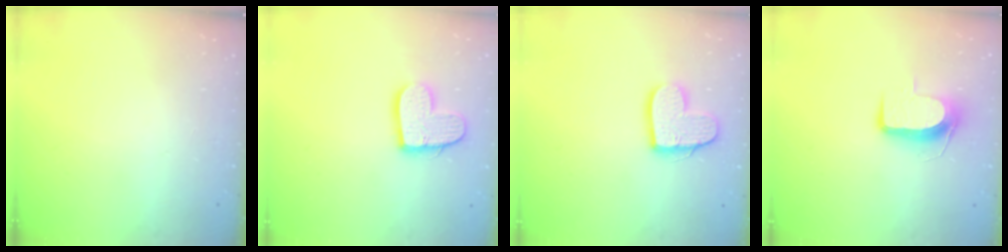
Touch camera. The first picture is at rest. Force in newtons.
{"total": 12.6, "press": 12.6, "slide": 0.8}
{"total": 11.5, "press": 11.5, "slide": 0.6}
{"total": 9.2, "press": 9.2, "slide": 0.7}